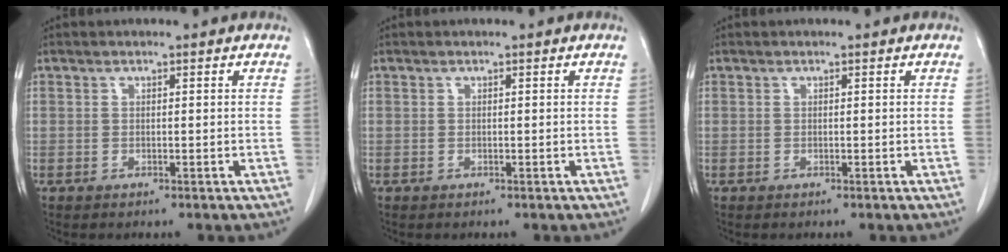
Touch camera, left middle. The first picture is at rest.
{"total": 0.0}
{"total": 0.0}